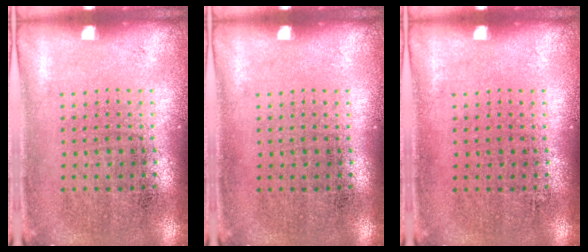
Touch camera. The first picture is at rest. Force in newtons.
{"total": 0.0}
{"total": 0.0}